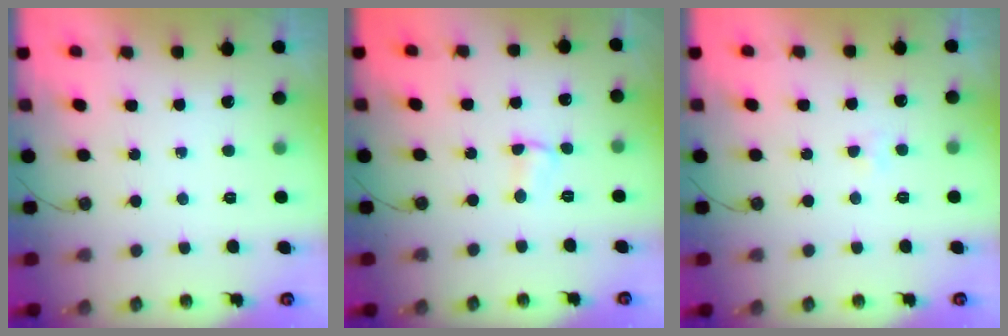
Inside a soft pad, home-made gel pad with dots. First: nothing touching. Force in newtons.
{"total": 2.5, "press": 2.4, "slide": 0.4}
{"total": 1.9, "press": 1.8, "slide": 0.4}